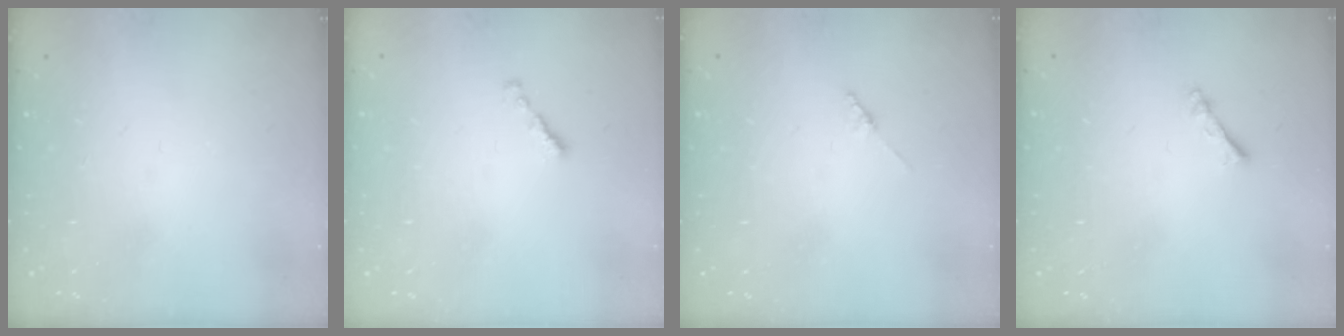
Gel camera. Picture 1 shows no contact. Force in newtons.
{"total": 0.8, "press": 0.7, "slide": 0.4}
{"total": 1.8, "press": 1.7, "slide": 0.3}
{"total": 1.1, "press": 1.1, "slide": 0.2}